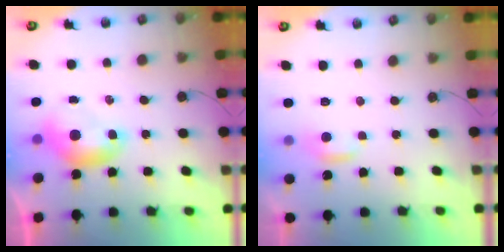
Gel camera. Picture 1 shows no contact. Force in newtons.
{"total": 1.8, "press": 1.8, "slide": 0.4}